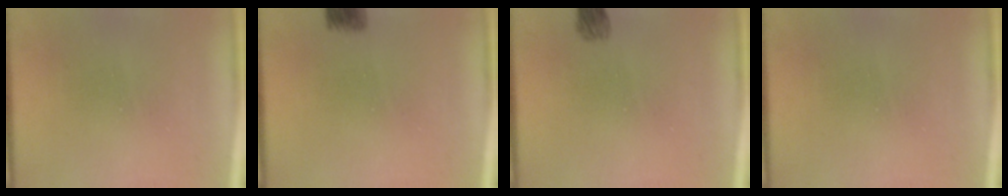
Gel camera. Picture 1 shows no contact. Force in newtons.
{"total": 3.0}
{"total": 2.3}
{"total": 0.0}